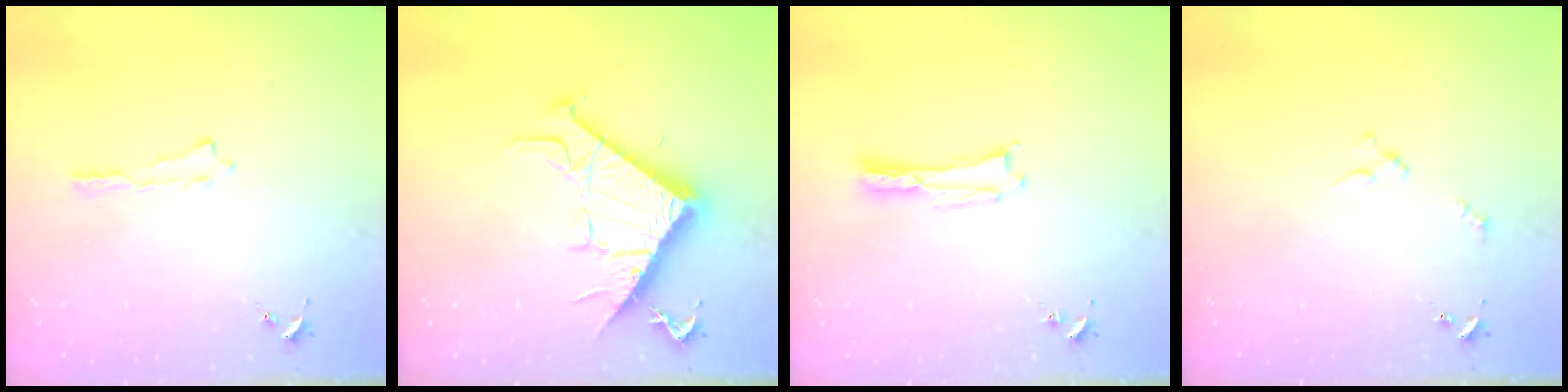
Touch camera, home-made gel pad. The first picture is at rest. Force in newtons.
{"total": 13.0, "press": 13.0, "slide": 0.2}
{"total": 0.0}
{"total": 2.3, "press": 2.2, "slide": 0.3}